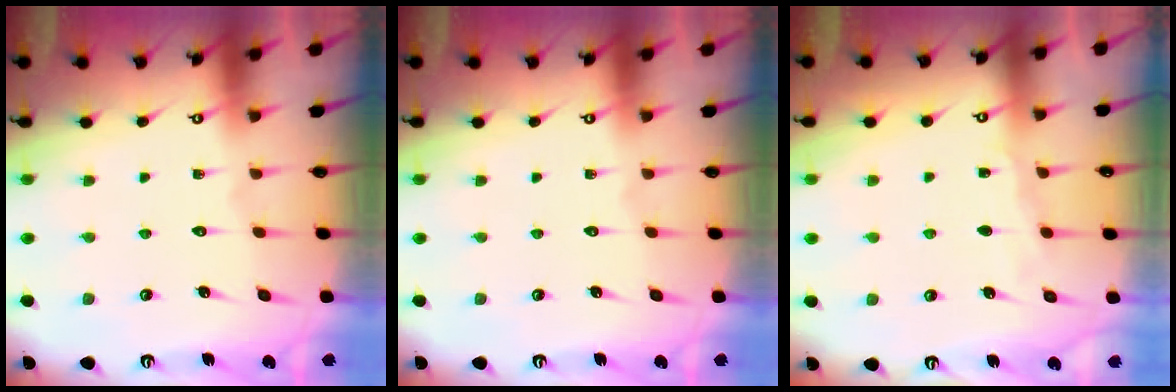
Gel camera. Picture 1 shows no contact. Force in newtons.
{"total": 0.0}
{"total": 4.8, "press": 4.8, "slide": 0.6}